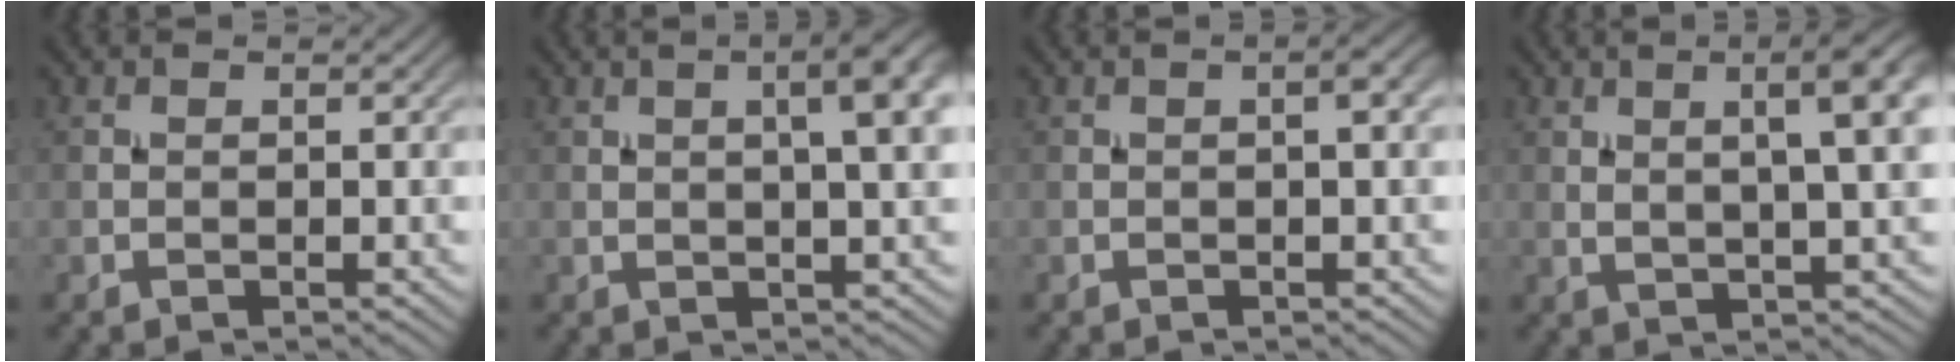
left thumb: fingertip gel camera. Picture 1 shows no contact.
{"total": 6.8, "force": [2.0, 1.6, 6.3], "torque": [-0.075, 0.017, 0.027]}
{"total": 1.7, "force": [0.2, 0.1, 1.7], "torque": [-0.027, 0.006, 0.002]}
{"total": 8.1, "force": [3.0, 1.6, 7.4], "torque": [-0.095, 0.025, 0.041]}